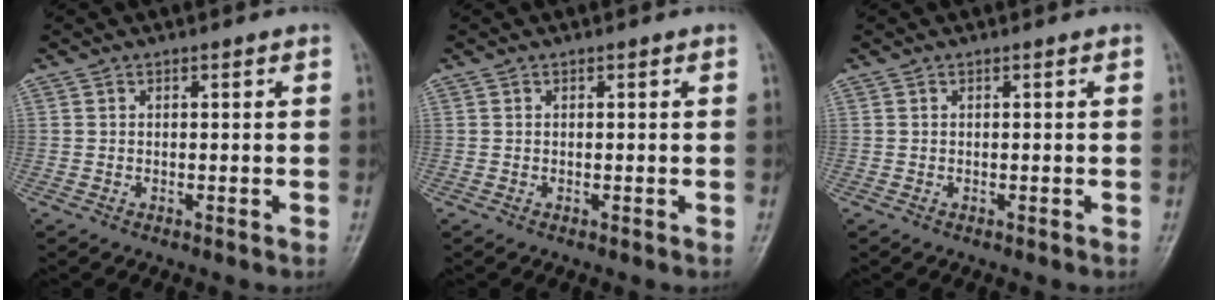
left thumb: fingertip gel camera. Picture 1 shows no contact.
{"total": 0.0}
{"total": 0.0}